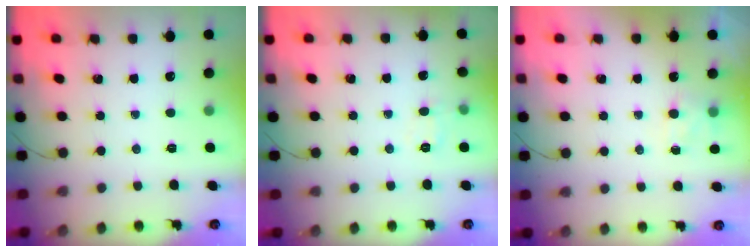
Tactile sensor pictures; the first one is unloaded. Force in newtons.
{"total": 6.6, "press": 6.4, "slide": 1.5}
{"total": 5.4, "press": 5.2, "slide": 1.3}